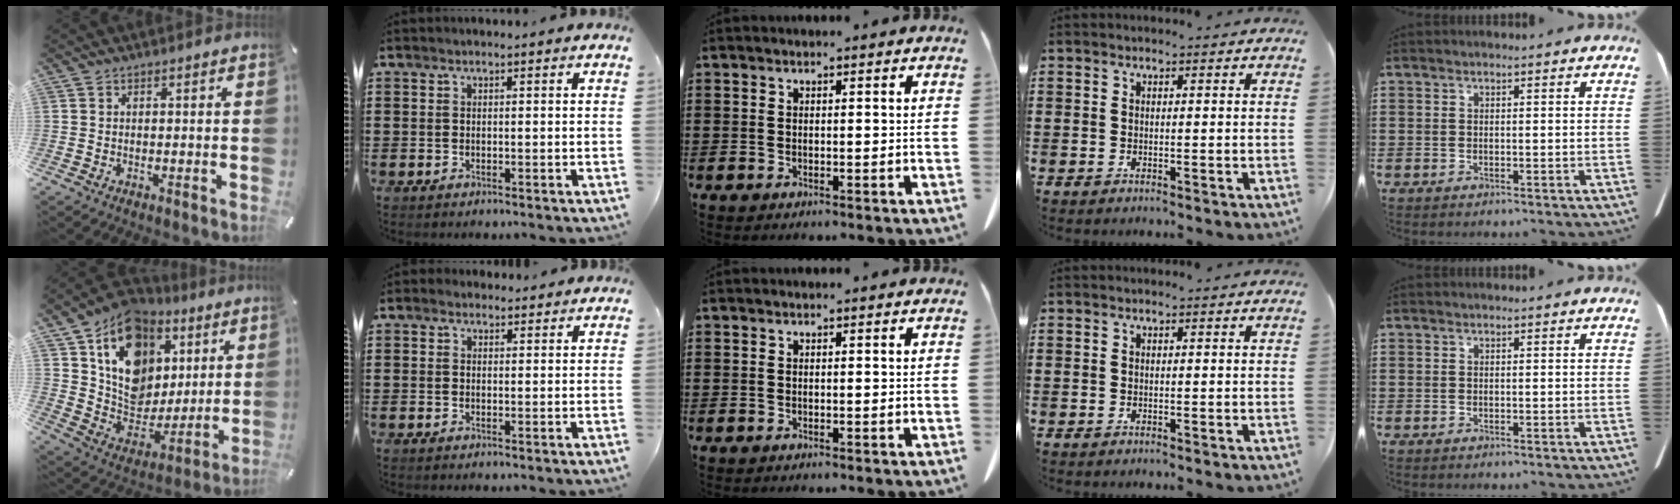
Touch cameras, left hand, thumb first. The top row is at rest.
{"thumb": {"total": 17.2, "force": [7.7, 13.7, 7.0], "torque": [-0.116, -0.051, 0.145]}, "index": {"total": 1.7, "force": [1.5, 0.8, 0.0], "torque": [-0.005, 0.006, 0.030]}}